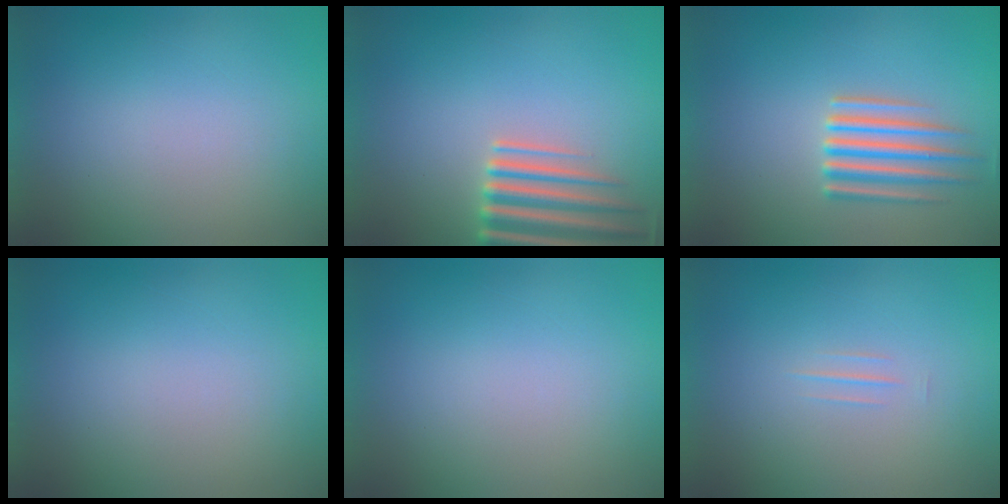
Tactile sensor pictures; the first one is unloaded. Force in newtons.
{"total": 6.0}
{"total": 3.7}
{"total": 0.0}
{"total": 0.0}
{"total": 1.3}